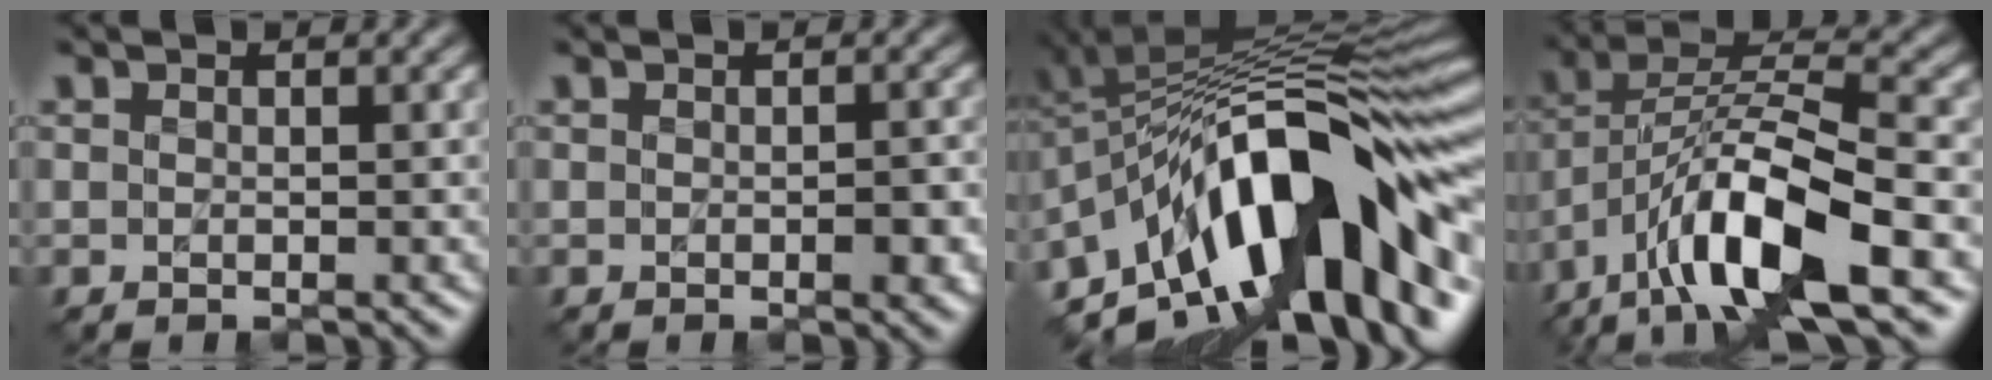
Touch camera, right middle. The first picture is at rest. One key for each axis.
{"total": 1.8, "fx": -0.4, "fy": 0.9, "fz": 1.6, "tx": -0.027, "ty": -0.005, "tz": -0.004}
{"total": 16.1, "fx": -5.7, "fy": 6.2, "fz": 13.7, "tx": -0.188, "ty": 0.035, "tz": -0.112}
{"total": 11.0, "fx": -5.7, "fy": 3.1, "fz": 8.9, "tx": -0.162, "ty": 0.011, "tz": -0.110}